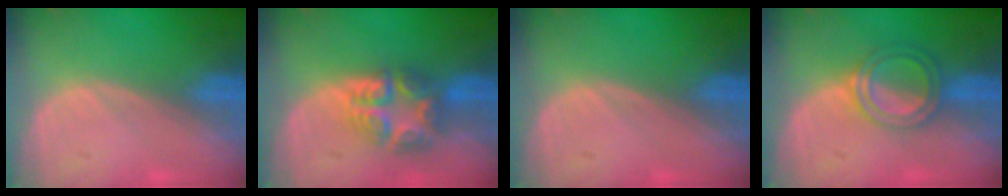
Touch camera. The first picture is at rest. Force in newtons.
{"total": 7.6, "press": 6.7, "slide": 3.7}
{"total": 0.0}
{"total": 5.1, "press": 4.7, "slide": 2.1}